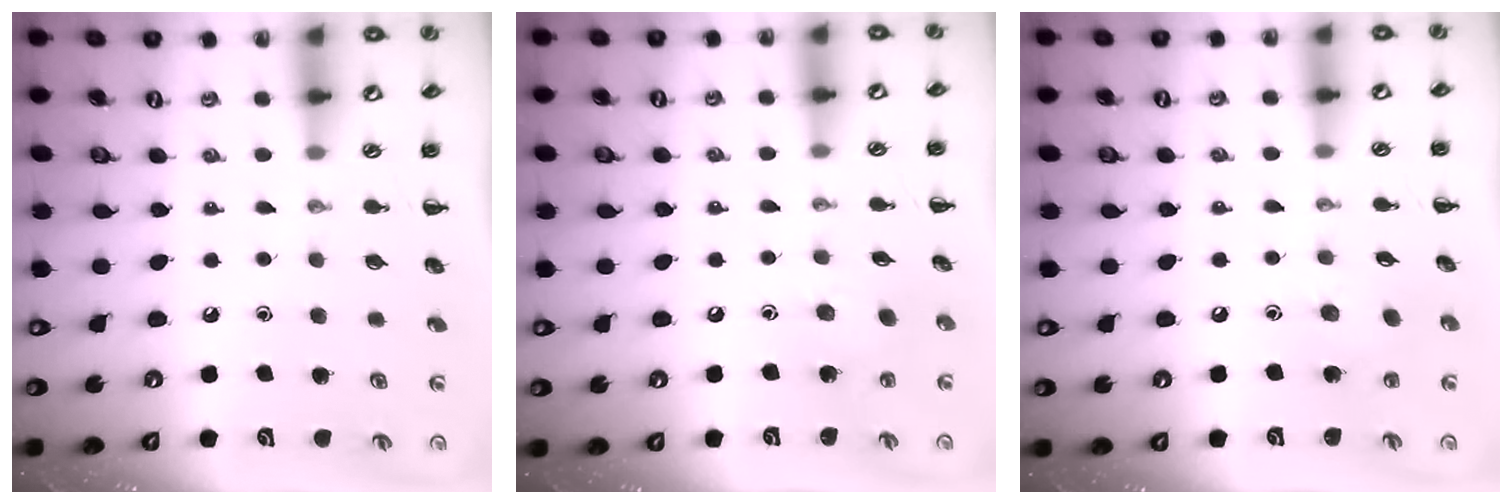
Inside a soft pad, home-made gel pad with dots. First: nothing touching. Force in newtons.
{"total": 8.2, "press": 8.0, "slide": 1.6}
{"total": 7.1, "press": 7.0, "slide": 1.5}